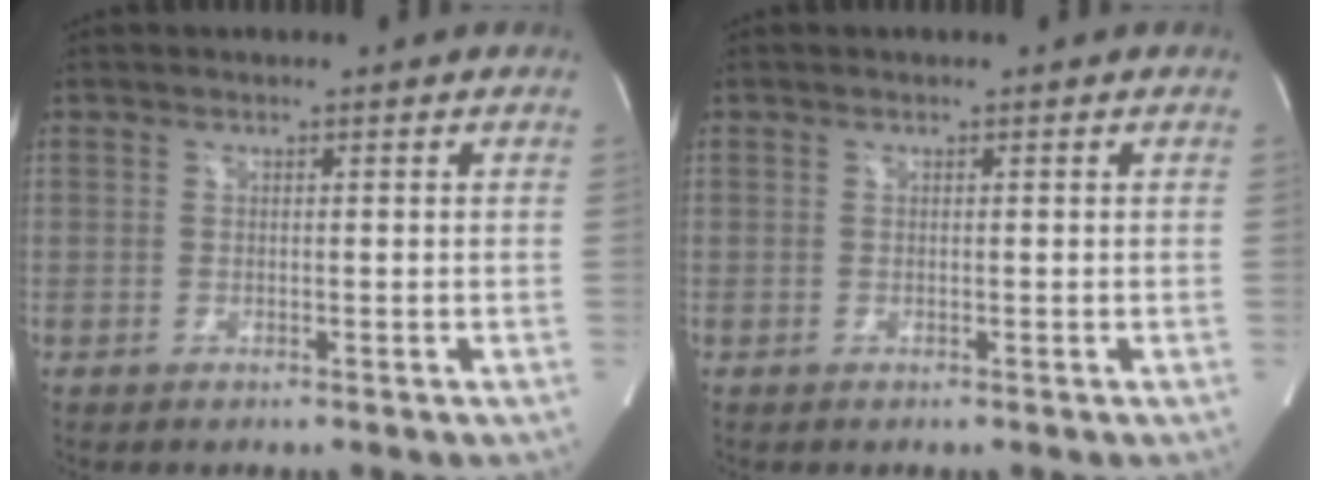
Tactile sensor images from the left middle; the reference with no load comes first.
{"total": 0.0}